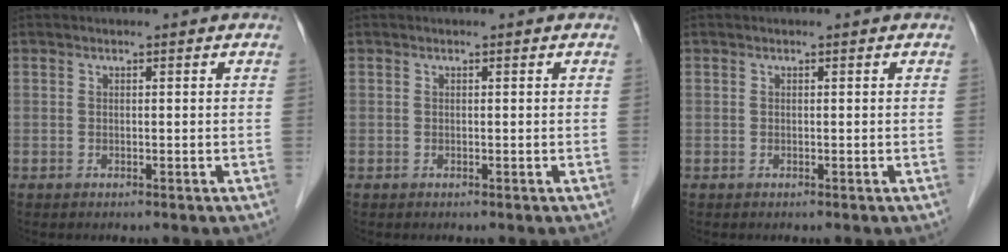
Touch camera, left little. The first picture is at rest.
{"total": 0.0}
{"total": 0.0}